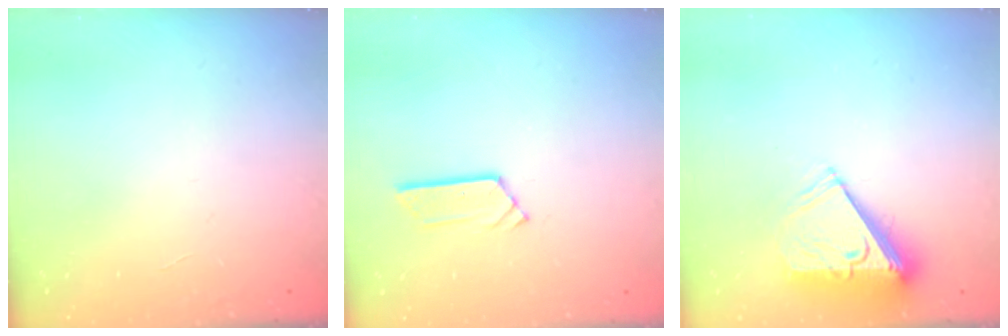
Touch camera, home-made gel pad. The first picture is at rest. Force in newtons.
{"total": 4.3, "press": 4.2, "slide": 0.3}
{"total": 7.1, "press": 7.0, "slide": 1.0}